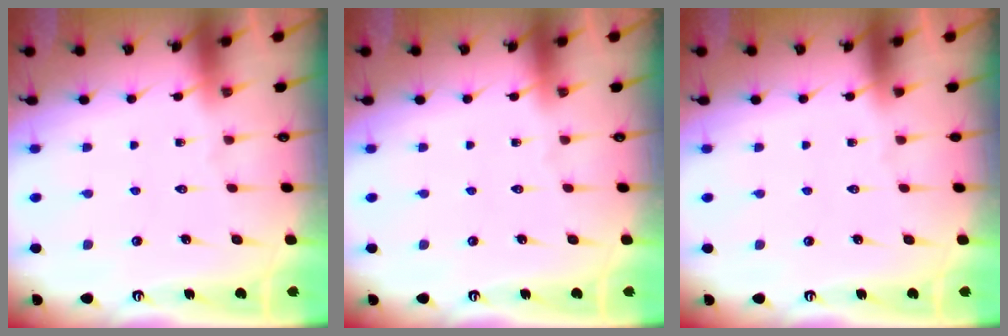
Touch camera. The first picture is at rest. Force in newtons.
{"total": 0.0}
{"total": 0.0}